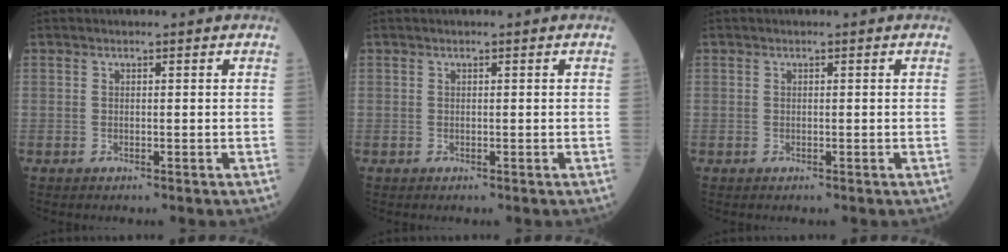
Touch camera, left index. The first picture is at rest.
{"total": 0.0}
{"total": 0.0}